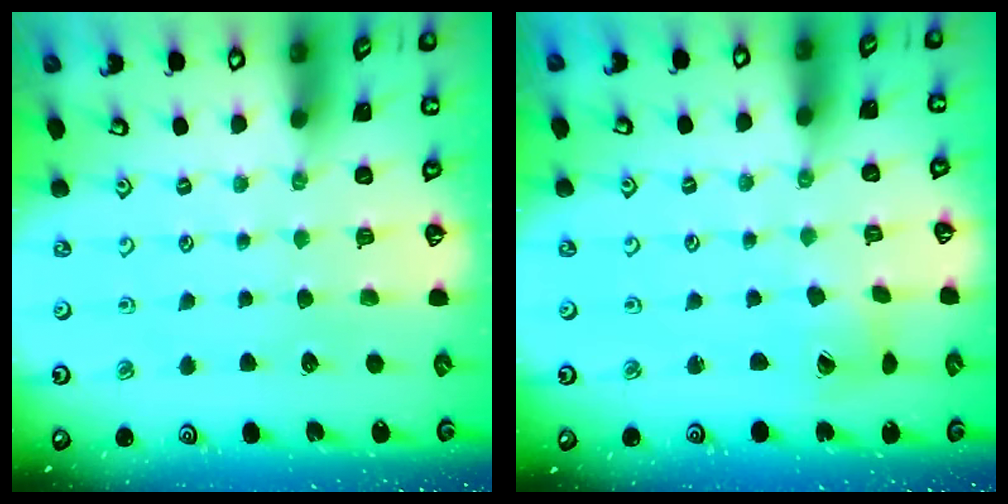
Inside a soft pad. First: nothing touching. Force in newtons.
{"total": 4.0, "press": 4.0, "slide": 0.5}